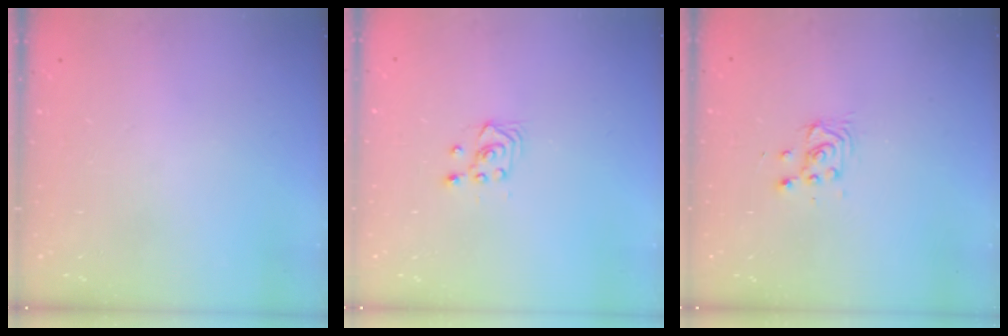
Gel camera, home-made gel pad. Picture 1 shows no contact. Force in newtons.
{"total": 3.4, "press": 3.0, "slide": 1.6}
{"total": 3.1, "press": 3.1, "slide": 0.2}